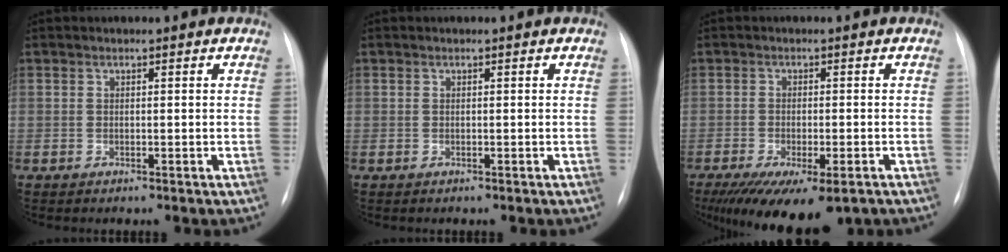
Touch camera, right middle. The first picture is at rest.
{"total": 0.0}
{"total": 13.7, "force": [-9.1, 4.4, 9.2], "torque": [-0.151, -0.027, -0.132]}